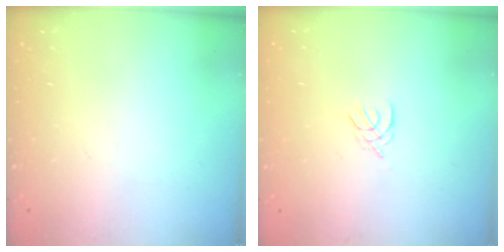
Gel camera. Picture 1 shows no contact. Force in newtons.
{"total": 2.1, "press": 2.0, "slide": 0.4}